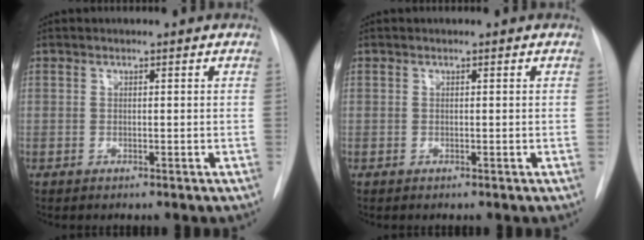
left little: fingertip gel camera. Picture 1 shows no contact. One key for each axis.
{"total": 0.0}